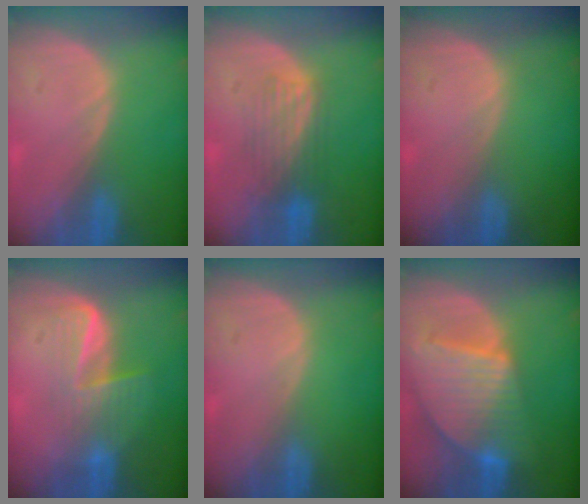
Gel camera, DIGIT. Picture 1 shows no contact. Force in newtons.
{"total": 4.7, "press": 4.7, "slide": 0.3}
{"total": 0.0}
{"total": 7.0, "press": 5.8, "slide": 3.9}
{"total": 0.0}
{"total": 9.6, "press": 8.2, "slide": 4.8}